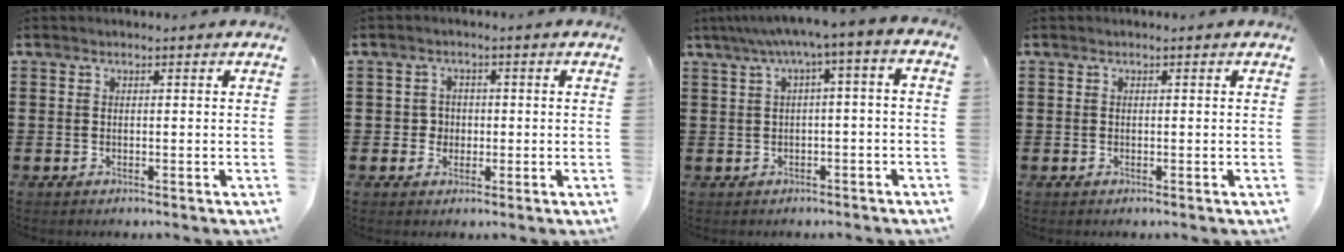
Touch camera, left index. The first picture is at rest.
{"total": 2.4, "force": [-0.2, 2.3, 0.7], "torque": [-0.024, 0.007, -0.009]}
{"total": 4.1, "force": [-0.5, 0.3, 4.1], "torque": [-0.079, -0.007, -0.017]}
{"total": 0.0}